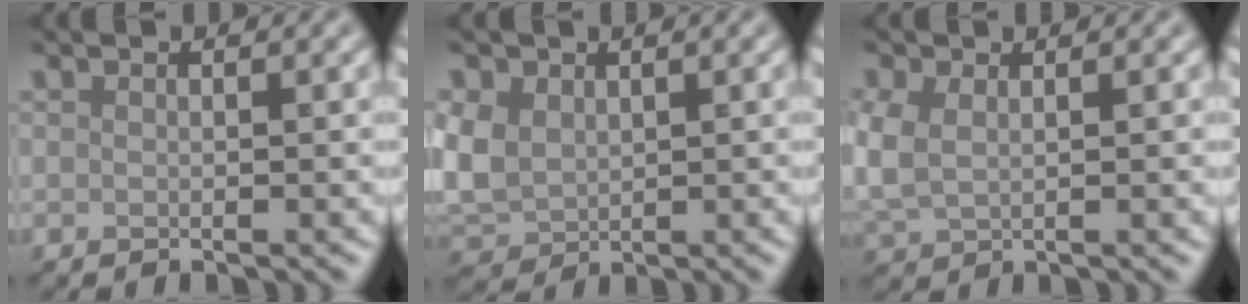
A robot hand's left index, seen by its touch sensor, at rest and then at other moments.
{"total": 3.9, "force": [0.8, 3.0, 2.4], "torque": [-0.083, 0.001, 0.021]}
{"total": 3.3, "force": [0.4, 2.2, 2.4], "torque": [-0.080, -0.005, 0.017]}